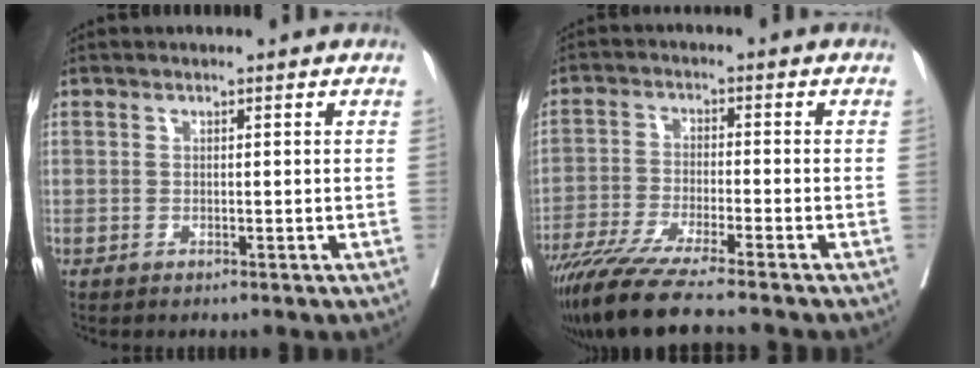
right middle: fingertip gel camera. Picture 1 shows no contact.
{"total": 12.4, "force": [-10.2, -1.0, 6.9], "torque": [-0.099, -0.041, -0.172]}